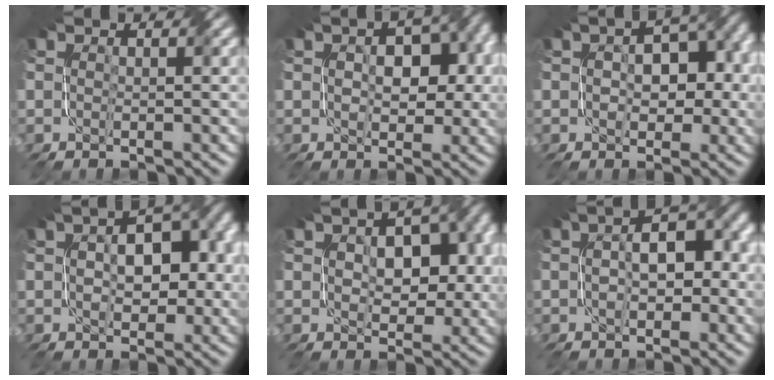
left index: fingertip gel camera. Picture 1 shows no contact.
{"total": 5.3, "force": [0.2, 3.6, 3.9], "torque": [-0.046, 0.003, 0.010]}
{"total": 6.2, "force": [-0.7, 3.9, 4.8], "torque": [-0.046, 0.018, -0.004]}
{"total": 6.0, "force": [0.0, 3.8, 4.7], "torque": [-0.059, 0.013, 0.003]}
{"total": 6.4, "force": [0.6, 3.9, 5.0], "torque": [-0.075, 0.002, 0.013]}
{"total": 5.4, "force": [-0.9, 2.9, 4.4], "torque": [-0.061, 0.014, -0.019]}